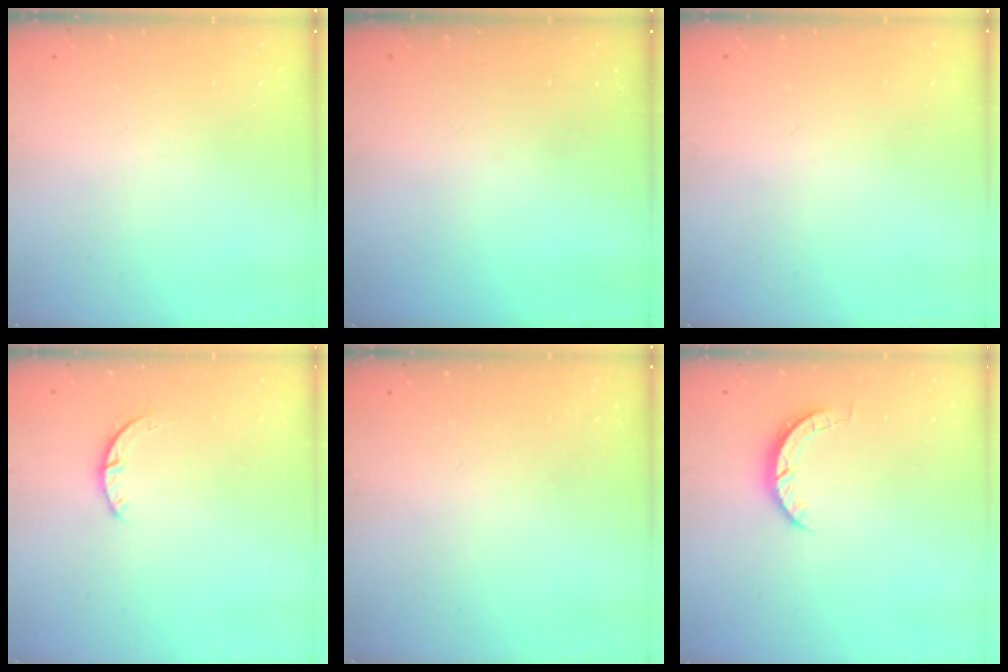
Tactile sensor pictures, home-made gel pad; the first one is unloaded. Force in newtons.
{"total": 0.0}
{"total": 2.6, "press": 2.6, "slide": 0.2}
{"total": 2.4, "press": 2.4, "slide": 0.3}
{"total": 2.6, "press": 2.6, "slide": 0.2}
{"total": 3.1, "press": 3.0, "slide": 0.4}